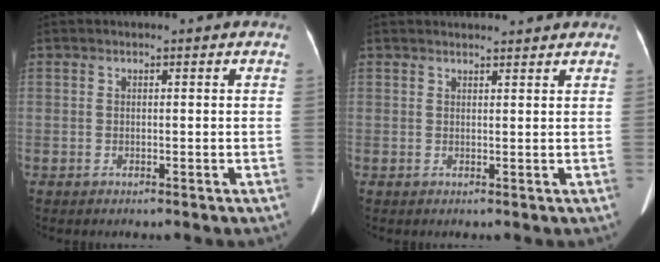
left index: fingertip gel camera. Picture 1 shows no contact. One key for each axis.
{"total": 4.7, "fx": 4.6, "fy": 0.3, "fz": 1.2, "tx": -0.010, "ty": 0.009, "tz": 0.051}